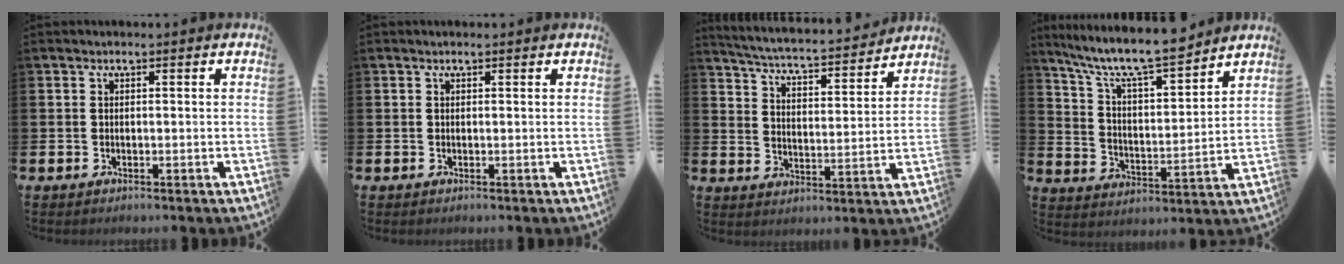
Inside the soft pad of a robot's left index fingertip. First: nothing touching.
{"total": 0.0}
{"total": 4.8, "force": [4.7, 0.4, 1.2], "torque": [-0.052, -0.044, 0.075]}
{"total": 9.8, "force": [8.8, 1.6, 4.0], "torque": [-0.111, -0.059, 0.152]}